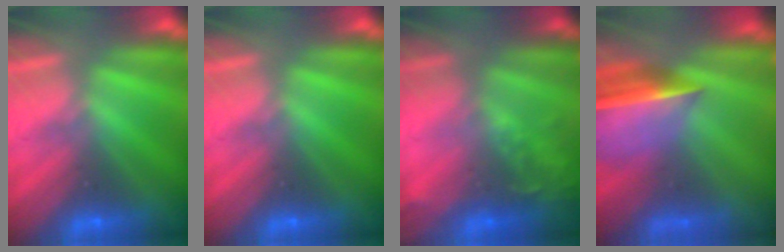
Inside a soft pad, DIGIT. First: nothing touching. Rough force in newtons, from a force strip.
{"total": 0.0}
{"total": 2.1}
{"total": 7.3}